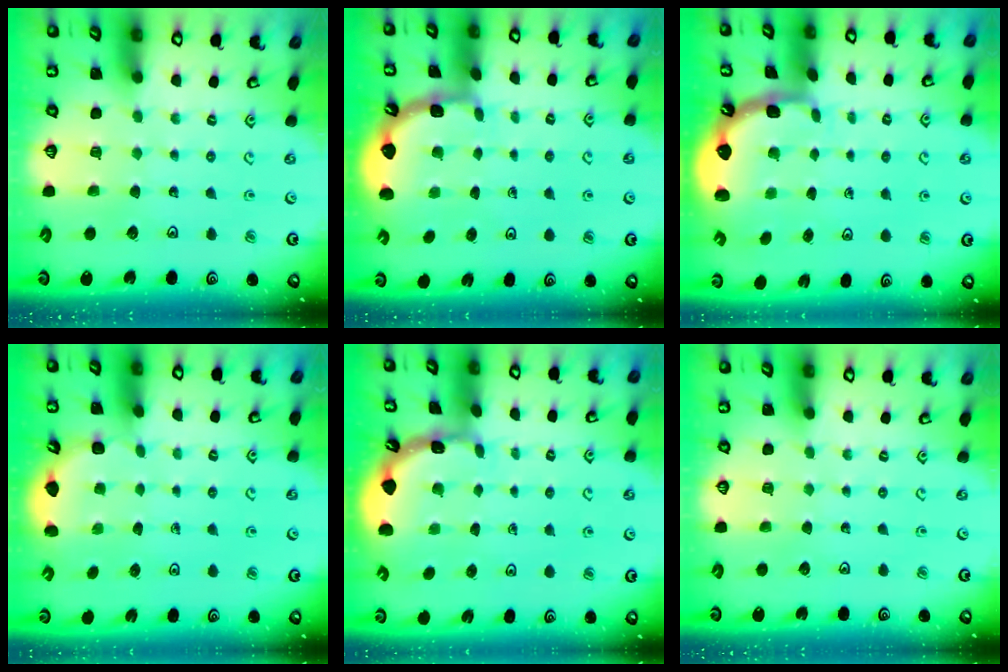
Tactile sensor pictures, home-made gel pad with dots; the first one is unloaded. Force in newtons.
{"total": 1.9, "press": 1.9, "slide": 0.2}
{"total": 2.4, "press": 1.7, "slide": 1.6}
{"total": 2.5, "press": 2.1, "slide": 1.5}
{"total": 1.9, "press": 1.9, "slide": 0.0}
{"total": 0.0}